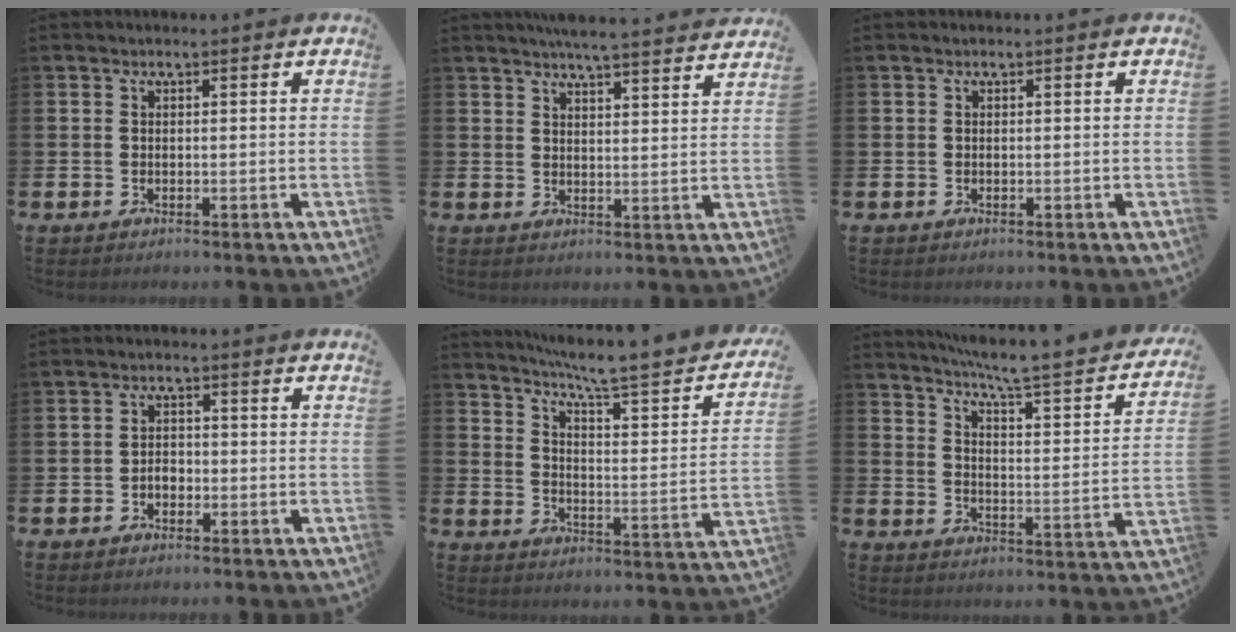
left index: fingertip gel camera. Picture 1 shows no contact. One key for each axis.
{"total": 5.3, "fx": 5.2, "fy": -0.5, "fz": 1.0, "tx": -0.018, "ty": -0.034, "tz": 0.089}
{"total": 0.0}
{"total": 1.8, "fx": -0.8, "fy": 1.3, "fz": 1.0, "tx": -0.017, "ty": 0.004, "tz": -0.018}
{"total": 6.9, "fx": 5.8, "fy": 0.0, "fz": 3.6, "tx": -0.070, "ty": -0.056, "tz": 0.083}
{"total": 5.8, "fx": 5.1, "fy": -0.1, "fz": 2.8, "tx": -0.060, "ty": -0.051, "tz": 0.072}